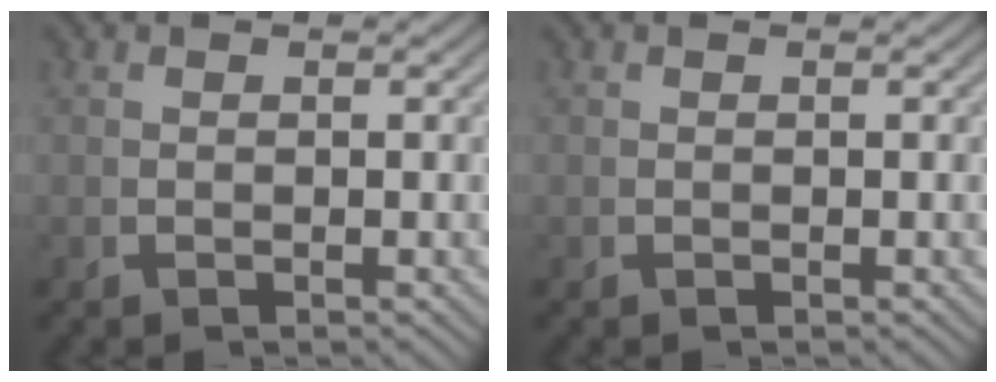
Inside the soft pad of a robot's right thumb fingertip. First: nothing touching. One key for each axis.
{"total": 0.0}